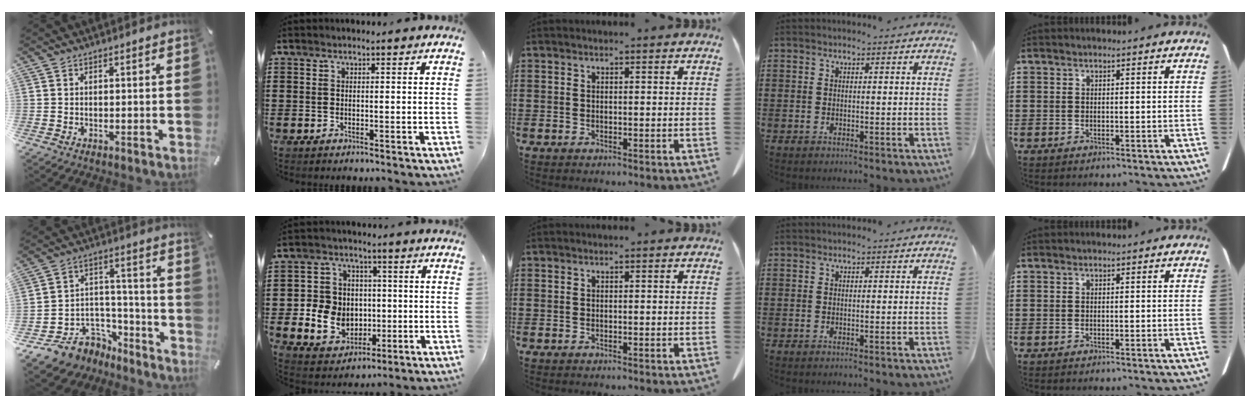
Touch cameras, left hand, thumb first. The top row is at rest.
{"thumb": {"total": 11.8, "force": [-7.1, 8.8, 3.1], "torque": [-0.057, 0.044, -0.117]}, "index": {"total": 7.9, "force": [-0.5, 7.6, 2.1], "torque": [-0.073, 0.014, -0.003]}}